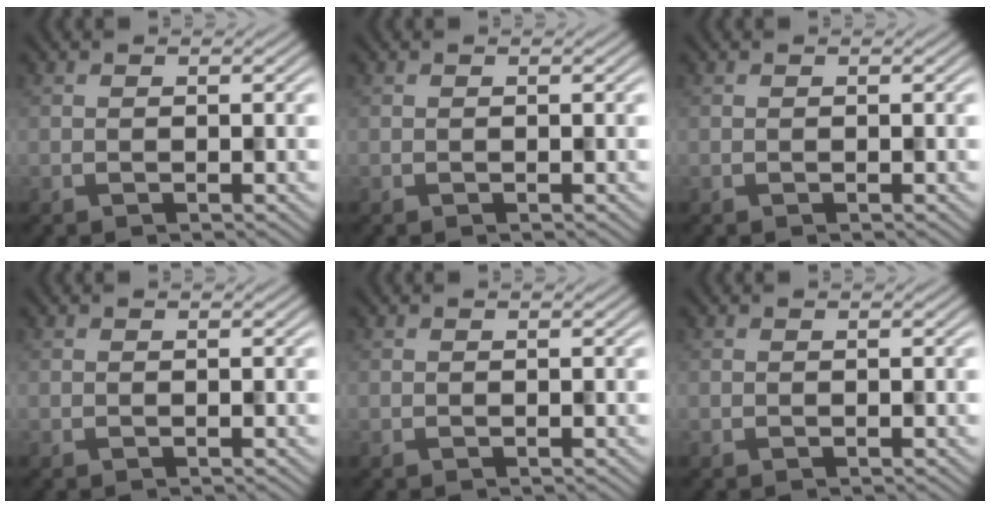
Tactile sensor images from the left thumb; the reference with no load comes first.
{"total": 0.0}
{"total": 0.0}
{"total": 0.0}
{"total": 0.0}
{"total": 0.0}